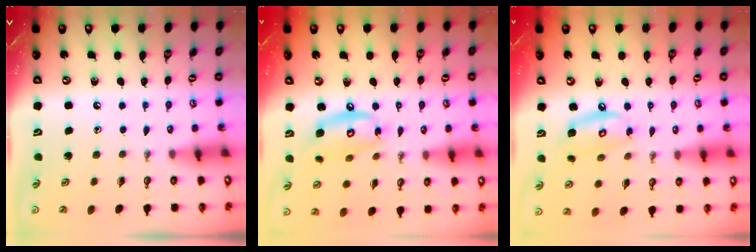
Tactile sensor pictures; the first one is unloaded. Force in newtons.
{"total": 12.6, "press": 12.6, "slide": 1.1}
{"total": 10.5, "press": 10.5, "slide": 1.1}